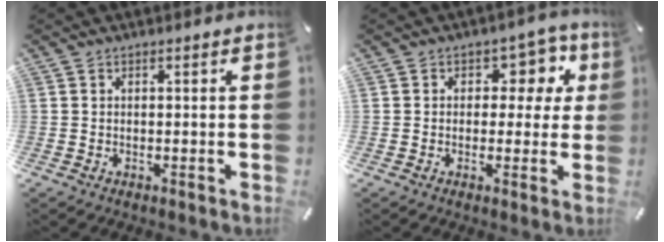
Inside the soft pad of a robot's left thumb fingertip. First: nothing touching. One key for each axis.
{"total": 7.9, "fx": 2.6, "fy": 5.8, "fz": 4.7, "tx": -0.052, "ty": -0.015, "tz": 0.037}